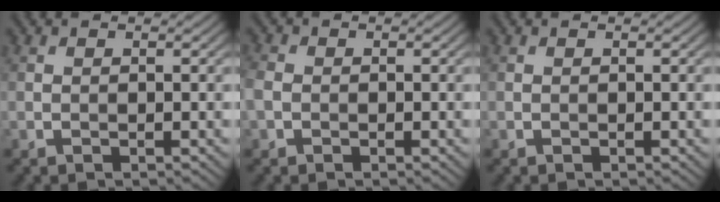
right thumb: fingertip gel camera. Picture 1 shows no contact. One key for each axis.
{"total": 2.4, "fx": -0.6, "fy": 1.9, "fz": 1.3, "tx": -0.037, "ty": 0.000, "tz": -0.019}
{"total": 0.0}